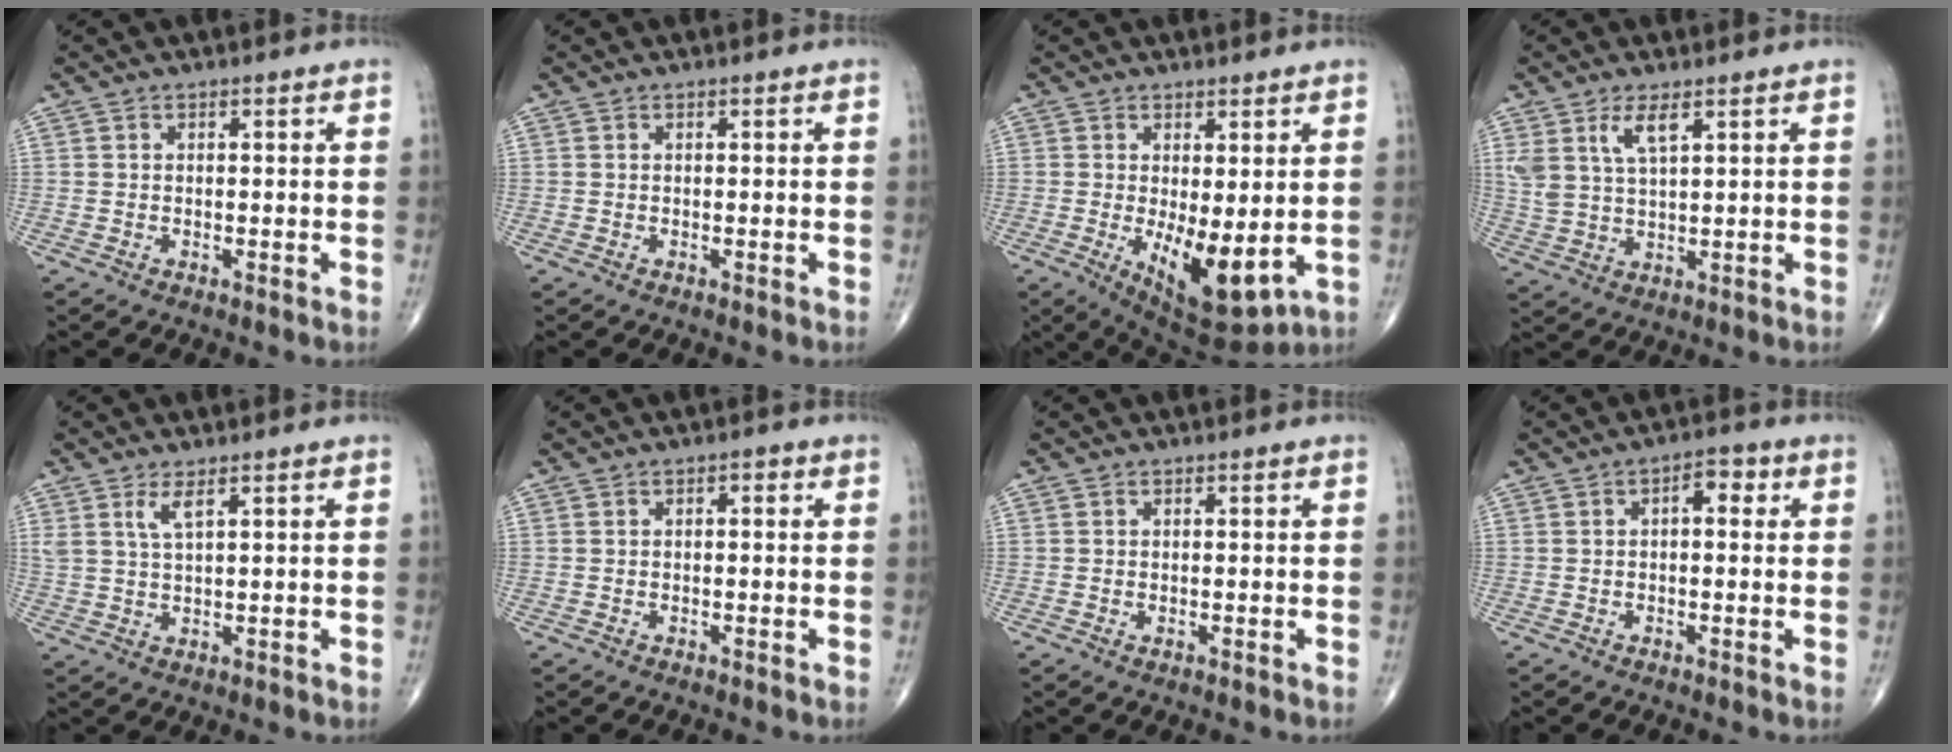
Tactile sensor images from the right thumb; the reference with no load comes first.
{"total": 0.0}
{"total": 10.9, "force": [-2.0, 4.4, 9.7], "torque": [-0.138, -0.024, -0.011]}
{"total": 5.9, "force": [3.2, 2.0, 4.5], "torque": [-0.094, -0.013, 0.070]}
{"total": 3.2, "force": [1.9, 0.7, 2.6], "torque": [-0.056, -0.012, 0.042]}
{"total": 1.1, "force": [0.3, 0.5, 0.9], "torque": [-0.011, 0.002, 0.001]}
{"total": 0.0}
{"total": 3.8, "force": [0.9, 2.0, 3.1], "torque": [-0.032, 0.010, 0.005]}